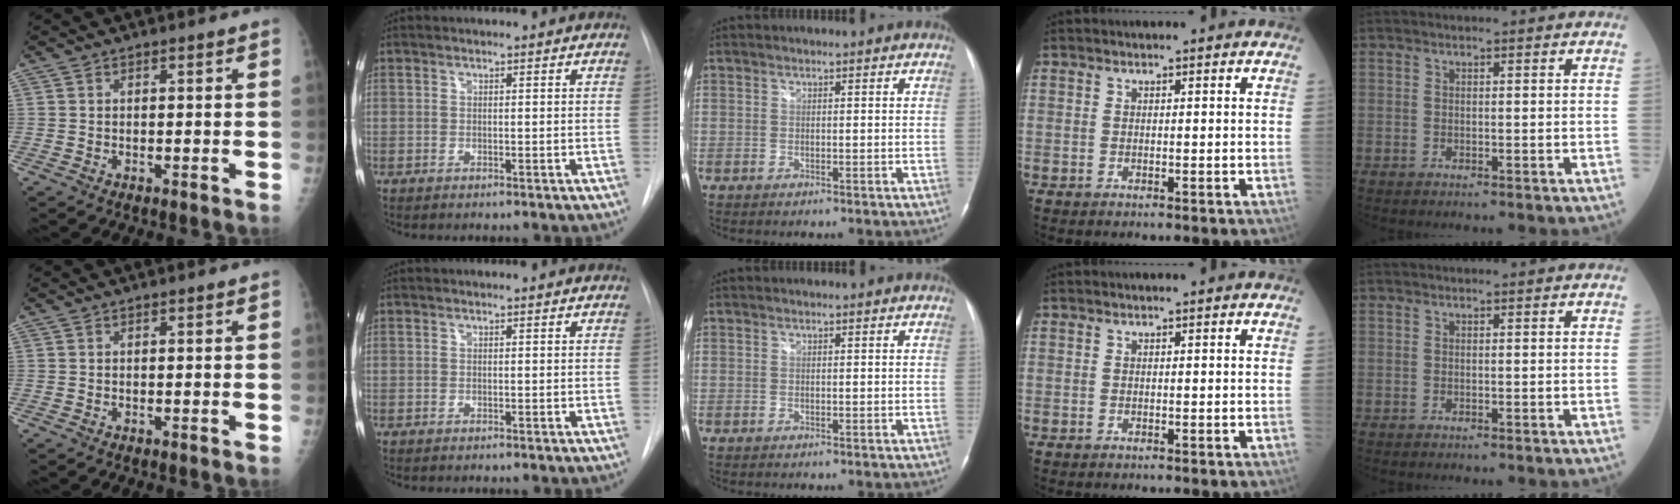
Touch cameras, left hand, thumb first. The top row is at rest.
{}